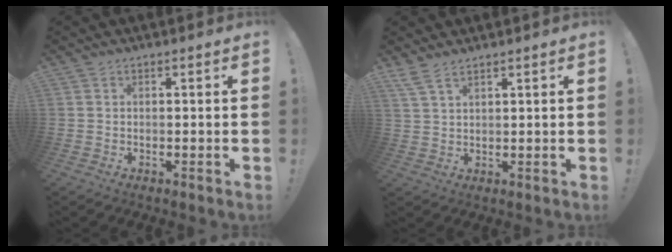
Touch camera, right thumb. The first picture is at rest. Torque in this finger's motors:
{"motor_torque": [-0.04, 0.08, -0.34, 0.18, 0.09]}